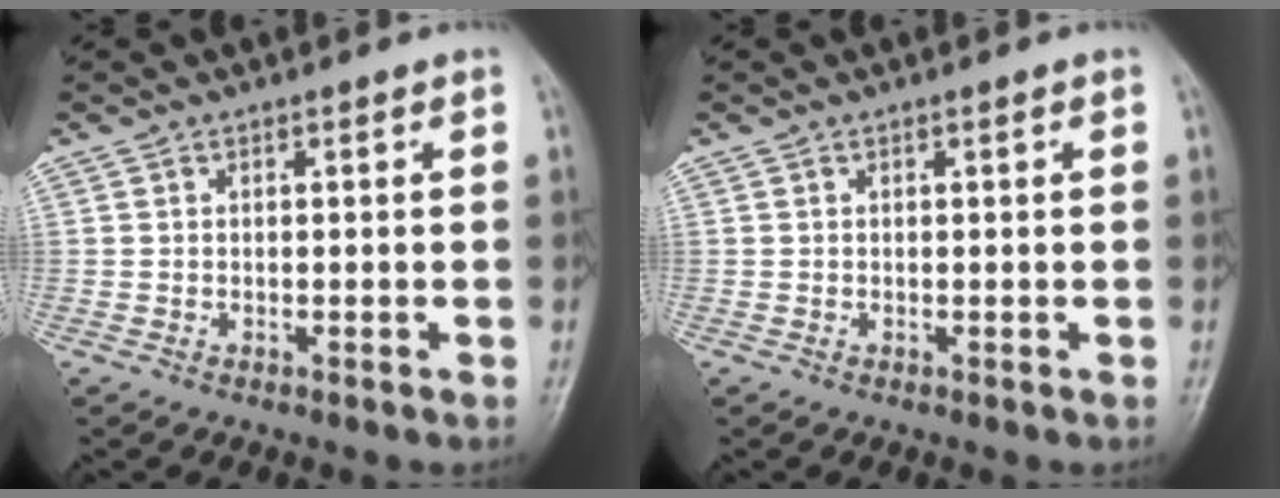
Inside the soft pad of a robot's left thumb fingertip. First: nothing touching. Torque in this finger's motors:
{"motor_torque": [0.25, -0.76, -0.05, 0.24, -0.02]}